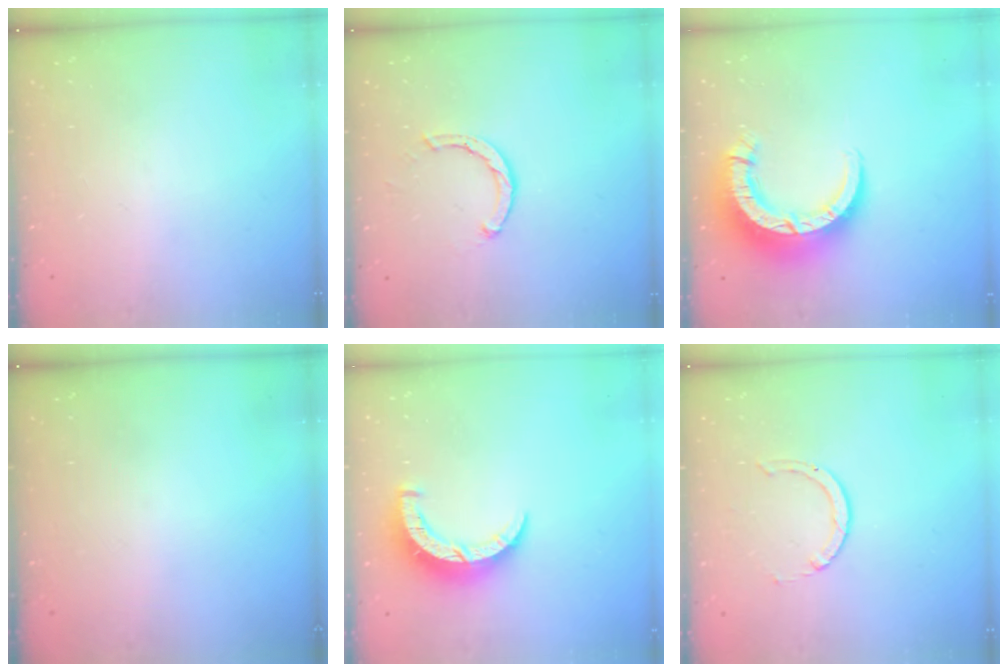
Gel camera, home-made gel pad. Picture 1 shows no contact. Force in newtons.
{"total": 2.1, "press": 2.1, "slide": 0.1}
{"total": 12.5, "press": 12.4, "slide": 1.3}
{"total": 0.0}
{"total": 8.0, "press": 8.0, "slide": 0.3}
{"total": 2.0, "press": 2.0, "slide": 0.2}